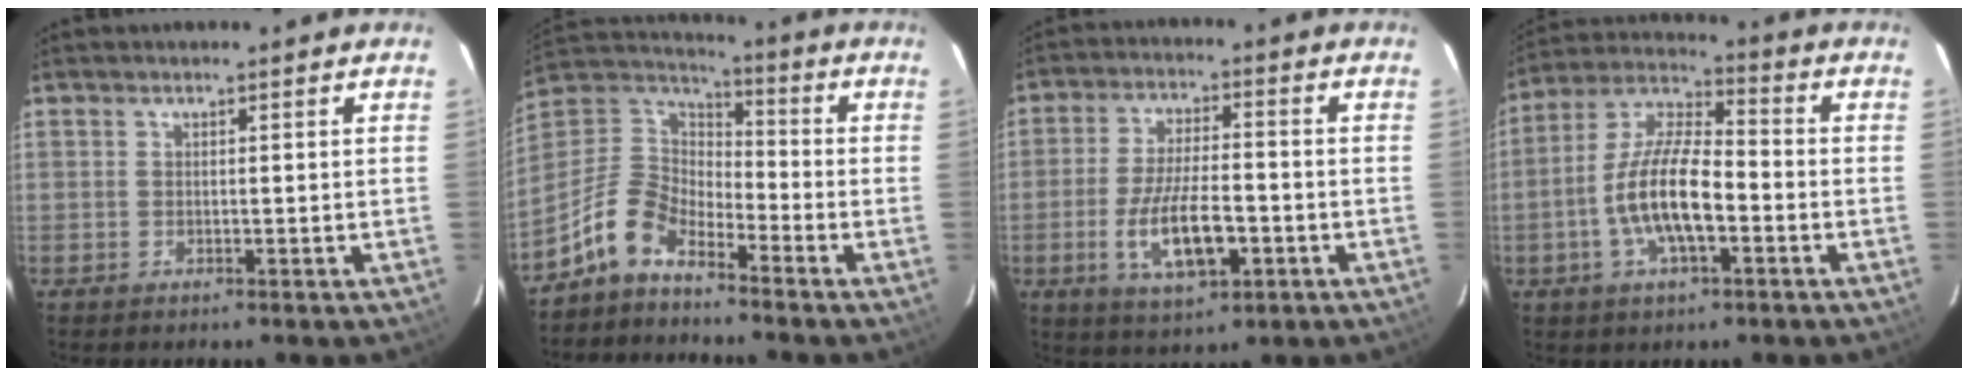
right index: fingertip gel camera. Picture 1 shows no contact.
{"total": 10.3, "force": [-7.2, 5.1, 5.3], "torque": [-0.121, 0.026, -0.155]}
{"total": 11.6, "force": [-3.7, 4.0, 10.2], "torque": [-0.202, -0.012, -0.061]}
{"total": 13.3, "force": [-3.7, 4.7, 11.9], "torque": [-0.242, 0.004, -0.073]}